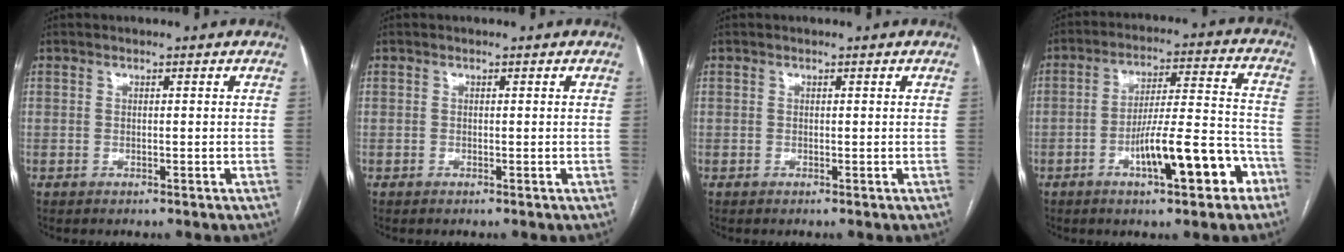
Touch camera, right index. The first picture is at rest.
{"total": 0.0}
{"total": 0.0}
{"total": 12.8, "force": [-6.2, 2.5, 10.9], "torque": [-0.170, 0.022, -0.090]}